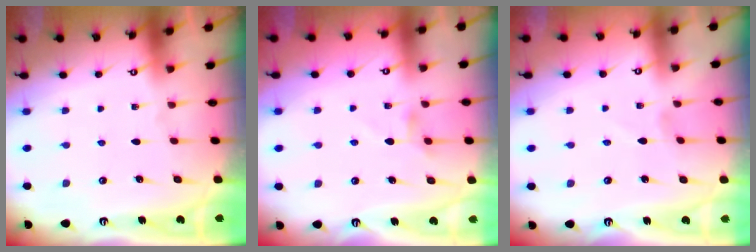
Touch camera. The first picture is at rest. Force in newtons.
{"total": 3.6, "press": 3.6, "slide": 0.4}
{"total": 1.2, "press": 1.2, "slide": 0.1}